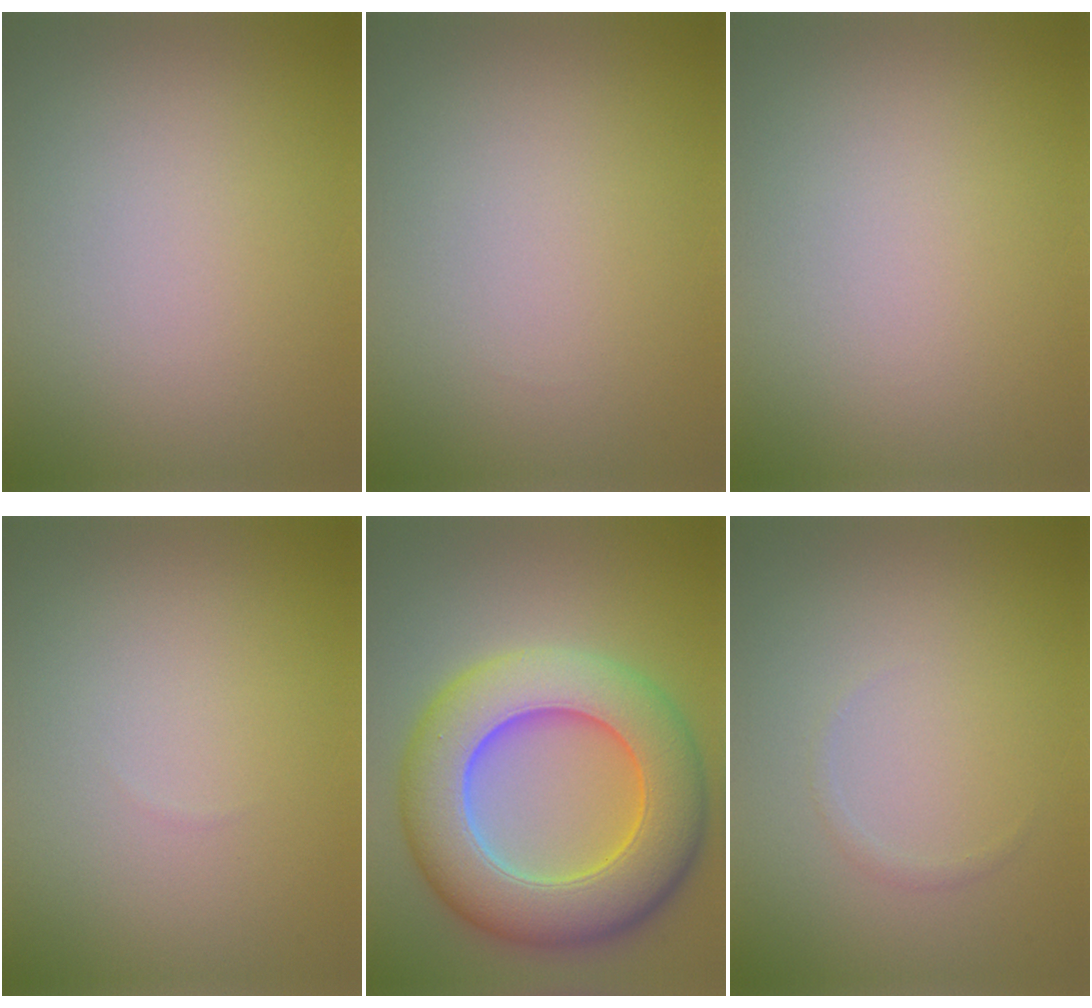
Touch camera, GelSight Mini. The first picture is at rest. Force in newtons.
{"total": 0.0}
{"total": 0.0}
{"total": 0.0}
{"total": 11.5, "press": 11.5, "slide": 0.4}
{"total": 0.5, "press": 0.5, "slide": 0.1}